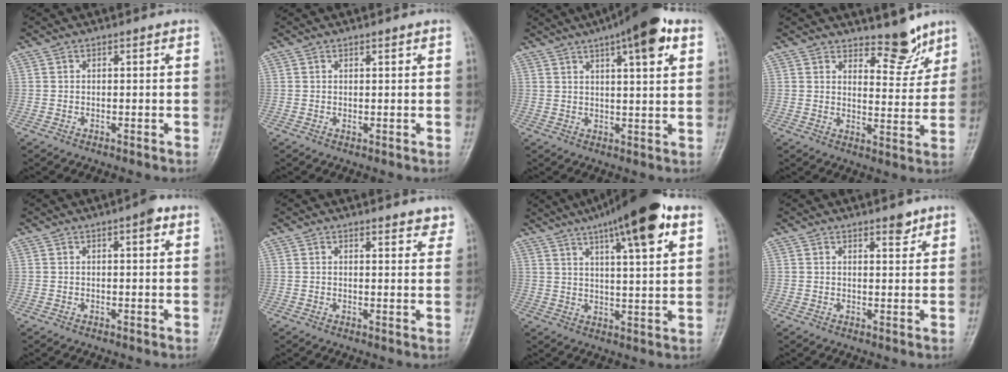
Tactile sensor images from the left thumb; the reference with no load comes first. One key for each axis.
{"total": 0.6, "fx": 0.4, "fy": 0.2, "fz": 0.4, "tx": -0.005, "ty": -0.004, "tz": 0.008}
{"total": 12.3, "fx": 6.4, "fy": 3.0, "fz": 10.1, "tx": -0.136, "ty": -0.004, "tz": 0.088}
{"total": 6.8, "fx": 5.6, "fy": 2.7, "fz": 2.8, "tx": -0.011, "ty": -0.049, "tz": 0.088}
{"total": 2.5, "fx": 1.3, "fy": 0.6, "fz": 2.1, "tx": -0.025, "ty": -0.001, "tz": 0.014}
{"total": 4.2, "fx": 3.7, "fy": 1.4, "fz": 1.4, "tx": 0.006, "ty": -0.019, "tz": 0.037}
{"total": 16.9, "fx": 9.5, "fy": 3.5, "fz": 13.6, "tx": -0.199, "ty": -0.017, "tz": 0.144}
{"total": 2.5, "fx": 1.9, "fy": 0.9, "fz": 1.3, "tx": -0.009, "ty": -0.013, "tz": 0.029}